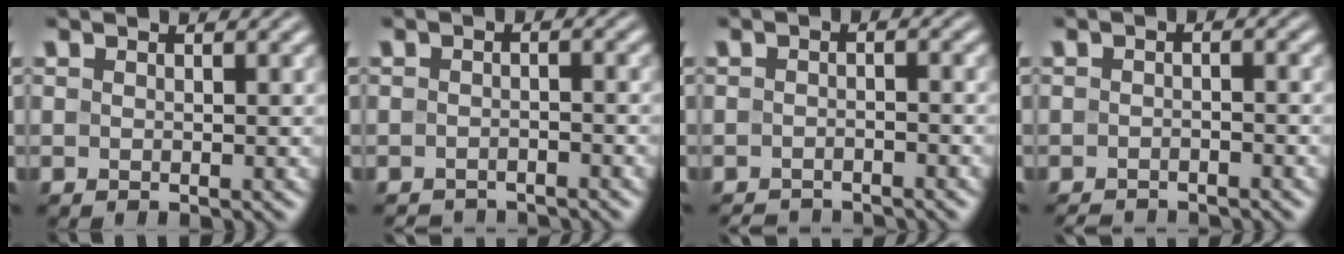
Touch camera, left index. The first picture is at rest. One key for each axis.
{"total": 2.4, "fx": -2.2, "fy": 0.7, "fz": 0.6, "tx": -0.004, "ty": -0.002, "tz": -0.038}
{"total": 3.0, "fx": -2.8, "fy": 0.7, "fz": 0.9, "tx": -0.014, "ty": -0.006, "tz": -0.048}
{"total": 2.6, "fx": -2.4, "fy": 0.6, "fz": 1.0, "tx": -0.015, "ty": -0.005, "tz": -0.042}